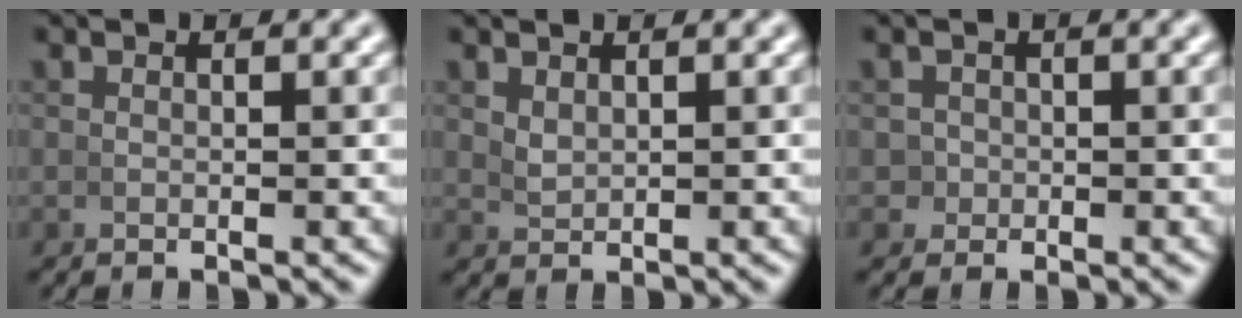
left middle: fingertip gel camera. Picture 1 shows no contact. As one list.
[{"total": 1.2, "force": [1.0, 0.3, 0.6], "torque": [-0.010, 0.001, 0.028]}, {"total": 1.8, "force": [-0.1, 1.7, 0.3], "torque": [-0.013, -0.007, 0.000]}]